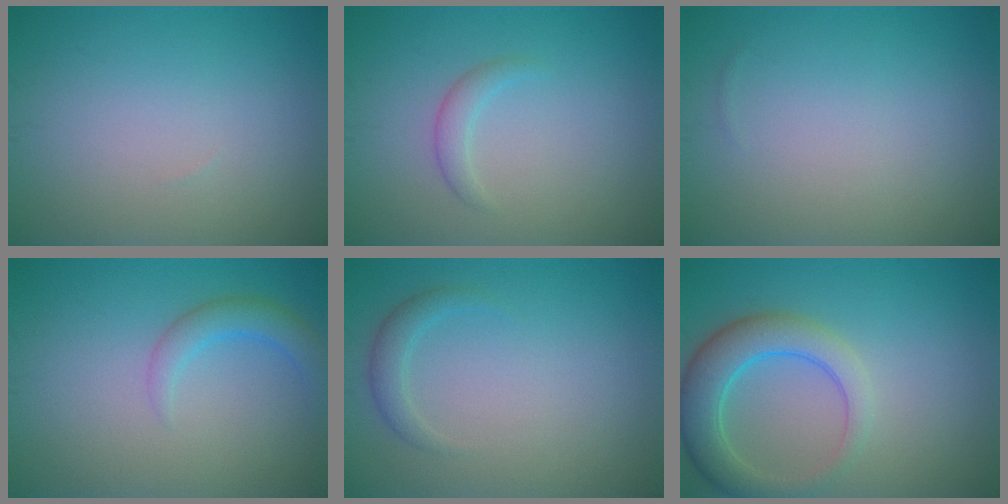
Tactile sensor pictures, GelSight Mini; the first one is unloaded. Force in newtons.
{"total": 1.4, "press": 1.4, "slide": 0.1}
{"total": 0.0}
{"total": 2.4, "press": 2.4, "slide": 0.3}
{"total": 1.6, "press": 1.6, "slide": 0.1}
{"total": 5.1, "press": 5.1, "slide": 0.5}